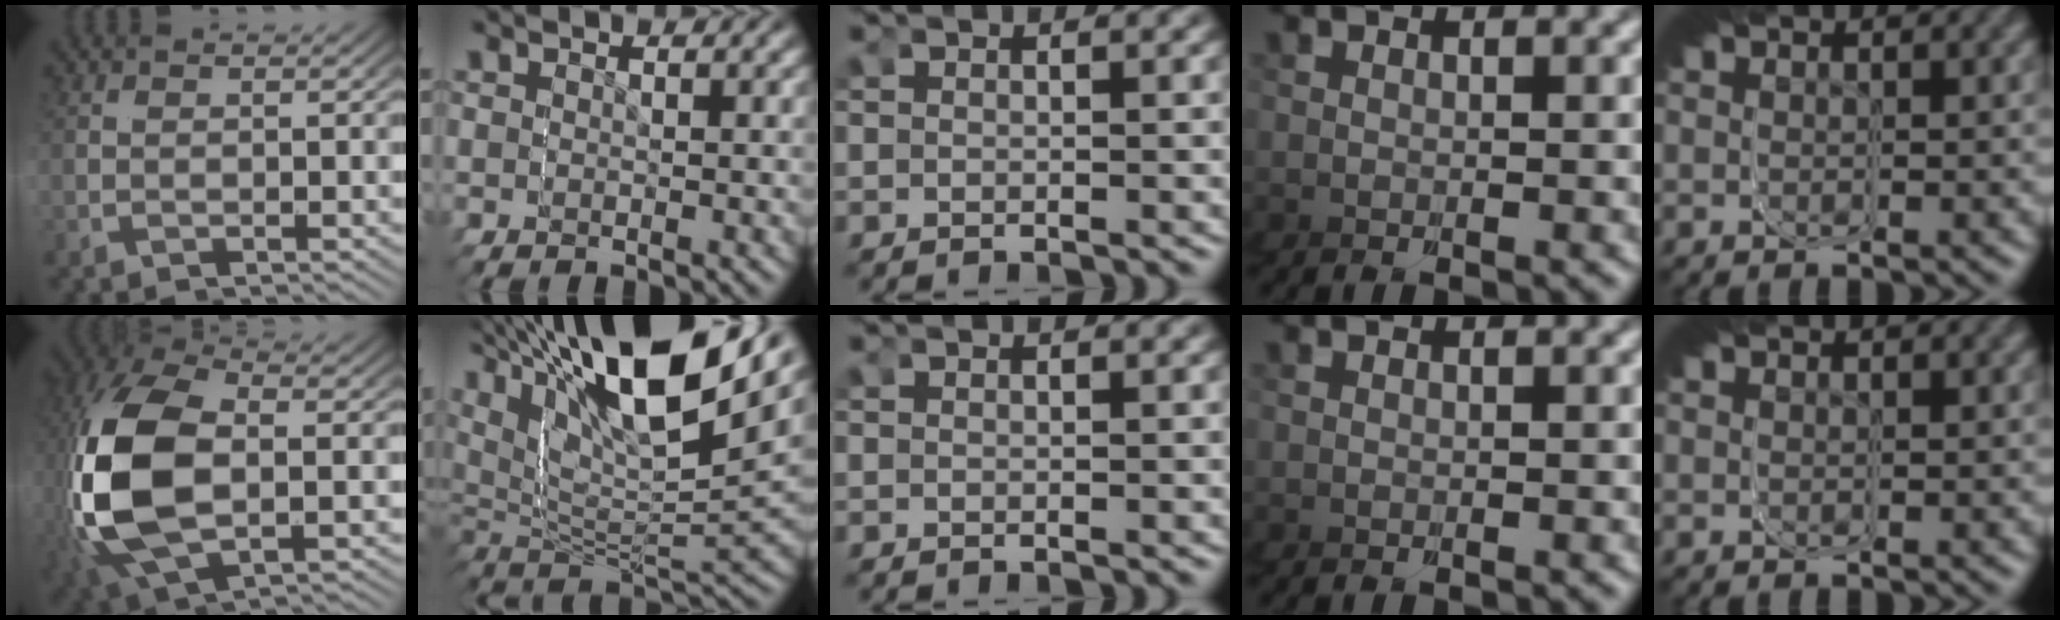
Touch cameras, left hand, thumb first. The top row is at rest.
{"thumb": {"total": 15.8, "force": [-1.2, 9.3, 12.7], "torque": [-0.304, -0.041, 0.001]}, "index": {"total": 13.1, "force": [7.7, 7.2, 7.8], "torque": [-0.161, 0.023, 0.104]}}